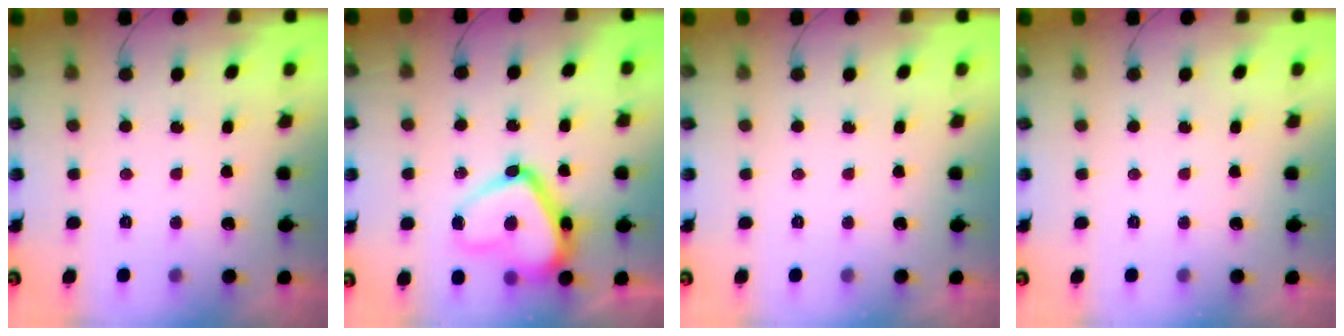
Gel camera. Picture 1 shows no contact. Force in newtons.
{"total": 15.9, "press": 15.9, "slide": 1.3}
{"total": 0.0}
{"total": 0.0}